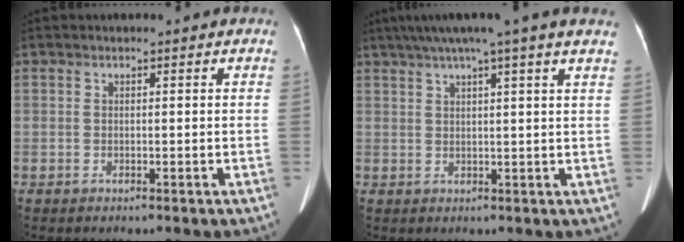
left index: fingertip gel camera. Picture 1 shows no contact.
{"total": 10.8, "force": [8.2, -1.3, 6.9], "torque": [-0.112, 0.035, 0.099]}